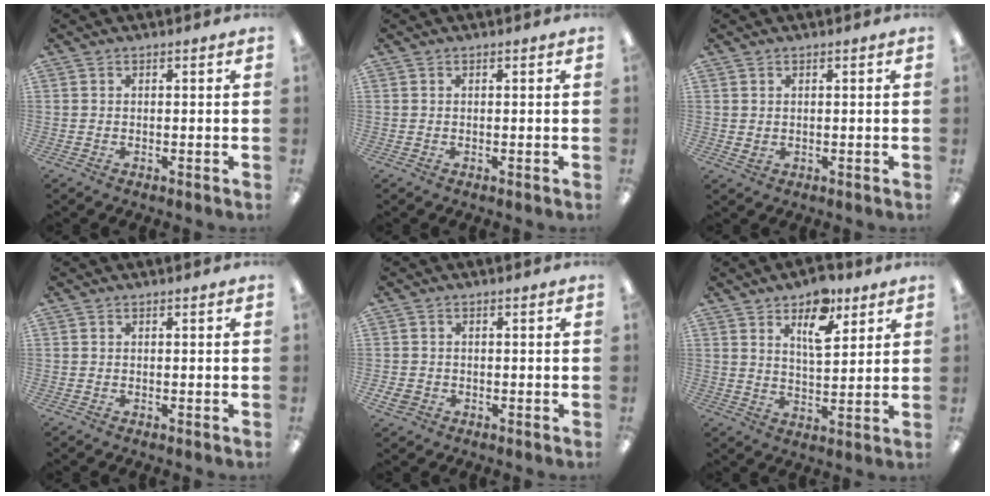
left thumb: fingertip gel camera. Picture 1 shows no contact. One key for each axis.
{"total": 0.0}
{"total": 1.2, "fx": 0.6, "fy": 0.9, "fz": 0.4, "tx": -0.001, "ty": -0.001, "tz": 0.009}
{"total": 0.0}
{"total": 2.6, "fx": -1.0, "fy": 2.2, "fz": 1.0, "tx": -0.022, "ty": 0.004, "tz": -0.022}
{"total": 10.6, "fx": 6.3, "fy": 5.1, "fz": 6.8, "tx": -0.093, "ty": -0.028, "tz": 0.105}